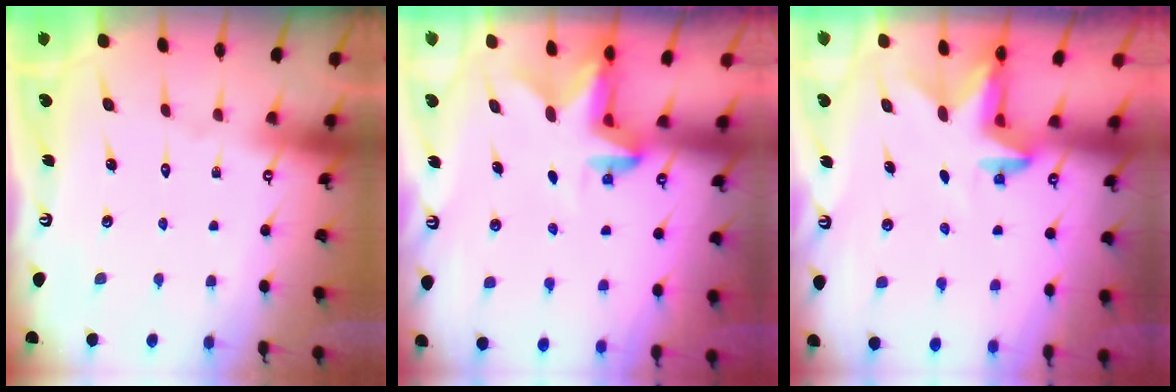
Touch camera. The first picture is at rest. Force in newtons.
{"total": 2.6, "press": 2.5, "slide": 0.5}
{"total": 2.5, "press": 2.5, "slide": 0.4}